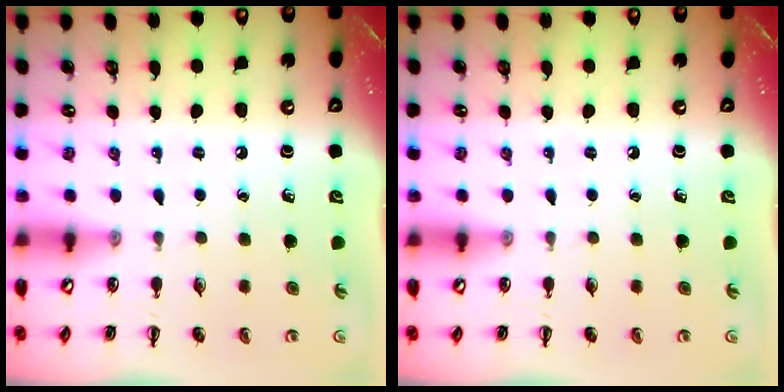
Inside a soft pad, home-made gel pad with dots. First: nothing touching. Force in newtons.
{"total": 0.0}